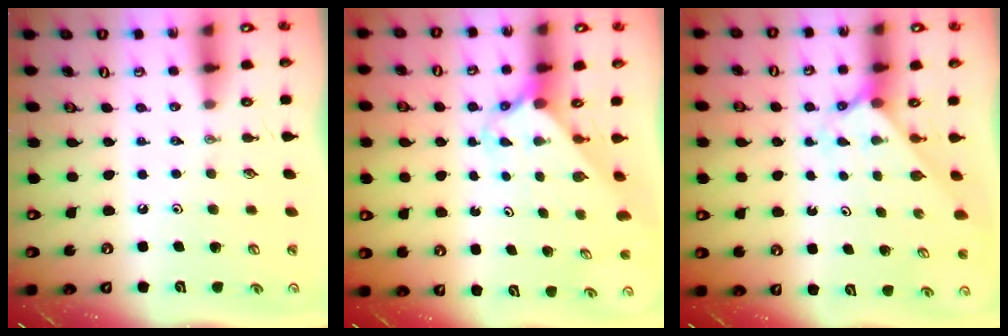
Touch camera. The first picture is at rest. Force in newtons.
{"total": 2.4, "press": 2.4, "slide": 0.2}
{"total": 2.3, "press": 2.3, "slide": 0.2}